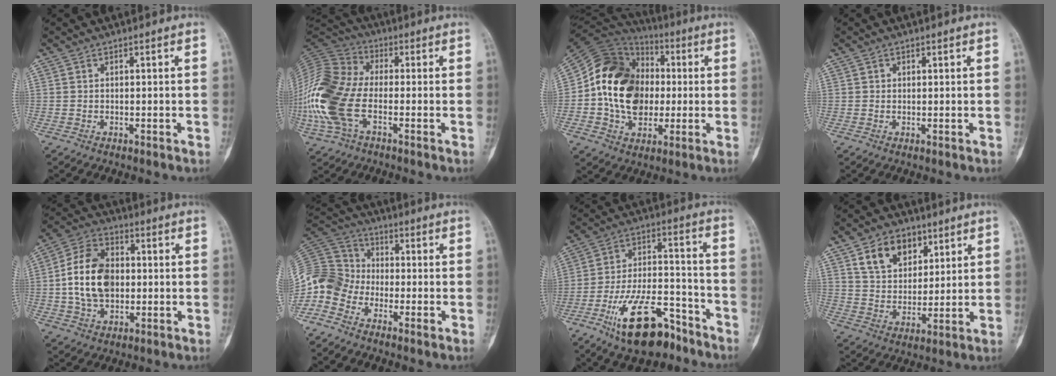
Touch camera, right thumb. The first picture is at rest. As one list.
[{"total": 19.5, "force": [-4.0, 11.2, 15.4], "torque": [-0.360, 0.014, -0.084]}, {"total": 20.3, "force": [-0.5, 15.0, 13.6], "torque": [-0.218, 0.025, -0.011]}, {"total": 0.7, "force": [0.3, 0.7, 0.2], "torque": [0.006, 0.000, 0.002]}, {"total": 14.0, "force": [-0.1, 9.5, 10.3], "torque": [-0.172, 0.019, -0.003]}, {"total": 11.4, "force": [-6.0, 8.1, 5.2], "torque": [-0.103, 0.056, -0.134]}, {"total": 17.1, "force": [-10.6, 7.3, 11.3], "torque": [-0.182, 0.076, -0.177]}, {"total": 10.8, "force": [5.6, 7.4, 5.5], "torque": [-0.061, -0.027, 0.102]}]